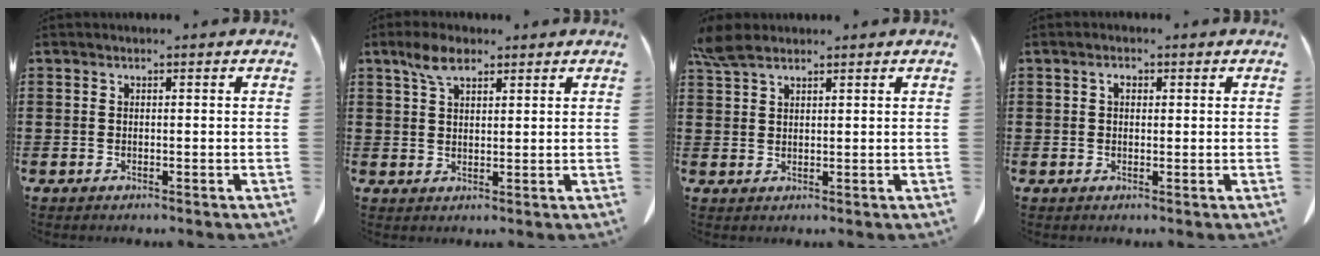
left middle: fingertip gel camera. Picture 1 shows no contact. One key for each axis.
{"total": 4.5, "fx": 2.8, "fy": 2.0, "fz": 2.9, "tx": -0.065, "ty": 0.006, "tz": 0.051}
{"total": 3.9, "fx": 3.0, "fy": 1.3, "fz": 2.1, "tx": -0.049, "ty": 0.001, "tz": 0.058}
{"total": 1.6, "fx": 0.6, "fy": 0.9, "fz": 1.2, "tx": -0.019, "ty": 0.003, "tz": 0.008}